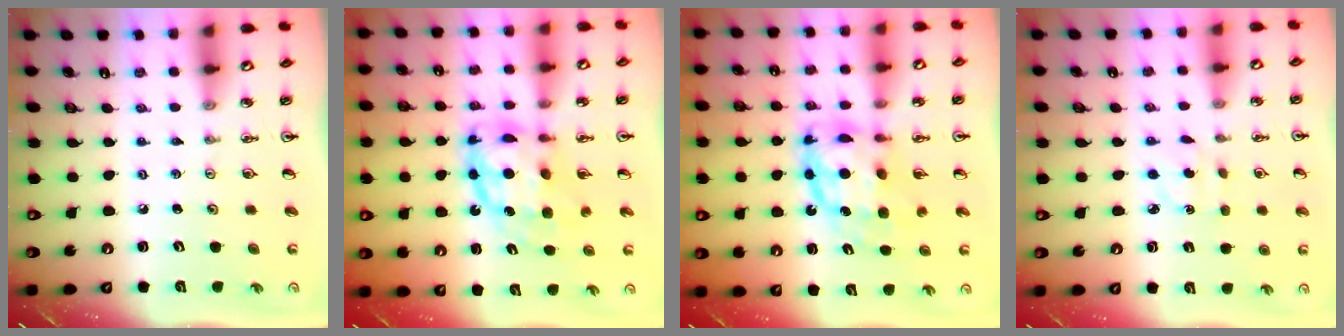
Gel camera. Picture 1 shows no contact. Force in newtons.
{"total": 11.6, "press": 11.6, "slide": 1.1}
{"total": 11.6, "press": 11.6, "slide": 1.1}
{"total": 3.3, "press": 3.3, "slide": 0.4}